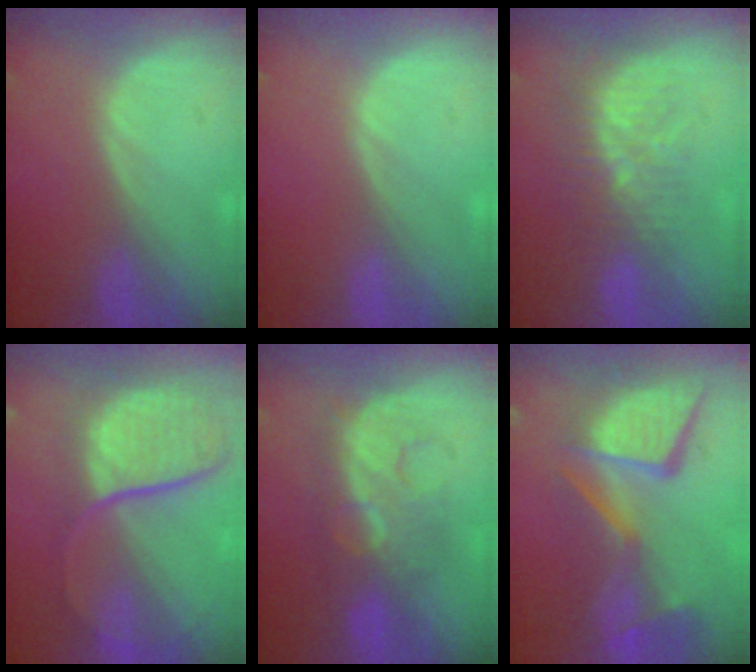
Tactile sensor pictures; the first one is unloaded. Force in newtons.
{"total": 0.0}
{"total": 8.8, "press": 7.5, "slide": 4.7}
{"total": 12.2, "press": 9.9, "slide": 7.0}
{"total": 8.0, "press": 7.9, "slide": 1.5}
{"total": 13.8, "press": 11.2, "slide": 8.0}